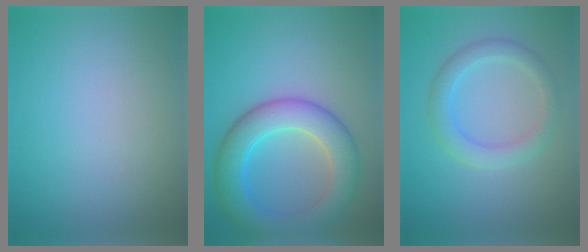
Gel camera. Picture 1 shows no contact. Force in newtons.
{"total": 7.4, "press": 7.4, "slide": 0.3}
{"total": 2.9, "press": 2.9, "slide": 0.4}